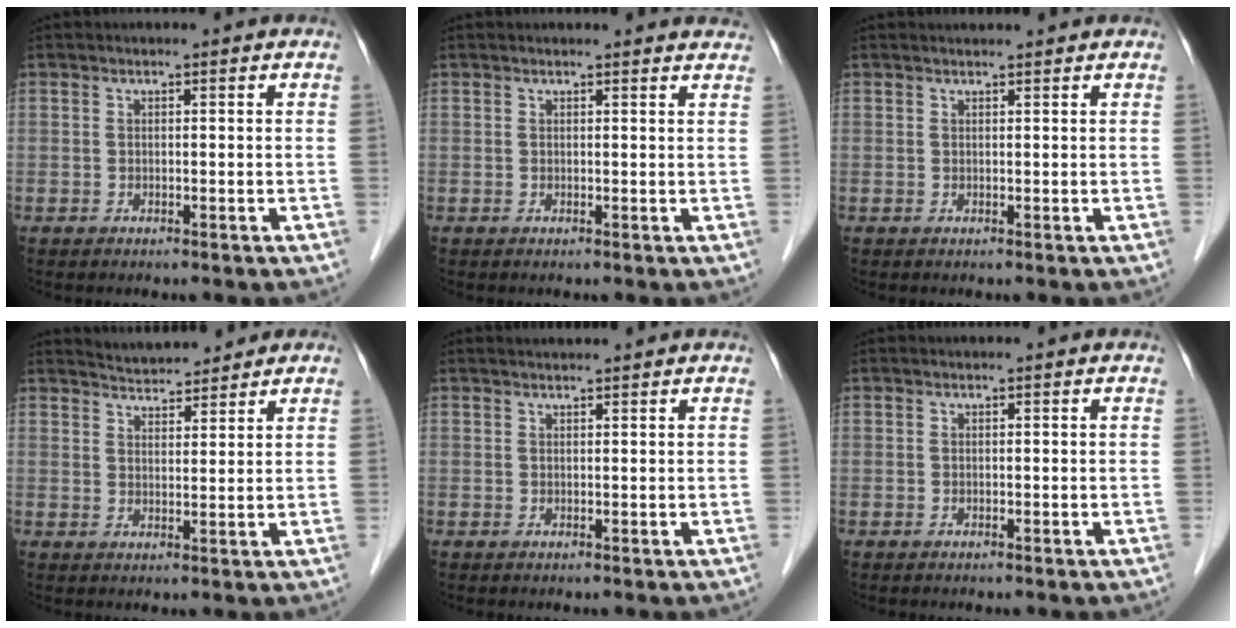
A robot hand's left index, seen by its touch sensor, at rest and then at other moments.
{"total": 4.9, "force": [4.8, 0.7, 0.8], "torque": [-0.003, 0.007, 0.035]}
{"total": 1.8, "force": [1.7, 0.1, 0.5], "torque": [-0.008, 0.018, 0.028]}
{"total": 6.1, "force": [5.8, 1.4, 1.1], "torque": [-0.018, 0.019, 0.090]}
{"total": 2.1, "force": [2.0, 0.0, 0.6], "torque": [-0.007, 0.022, 0.034]}
{"total": 0.0}